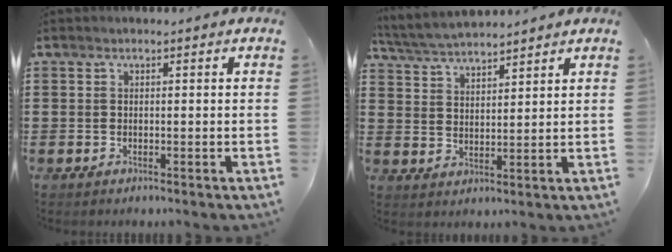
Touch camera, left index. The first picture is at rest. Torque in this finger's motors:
{"motor_torque": [0.13, 0.13, 0.21, 0.08]}